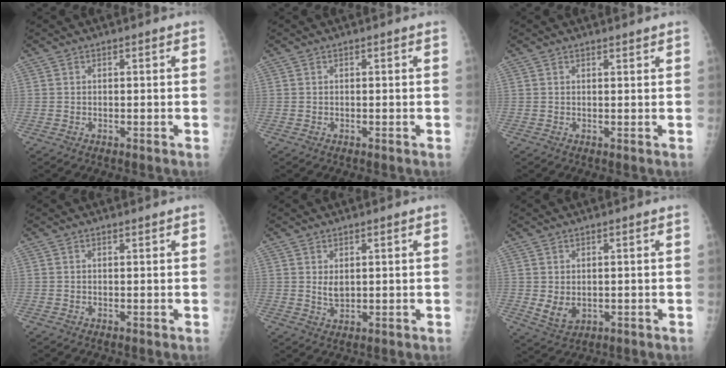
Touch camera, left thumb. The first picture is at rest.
{"total": 0.0}
{"total": 0.9, "force": [0.9, 0.1, 0.4], "torque": [-0.004, -0.007, 0.014]}
{"total": 0.5, "force": [0.5, 0.0, 0.2], "torque": [-0.006, -0.004, 0.008]}
{"total": 3.1, "force": [1.3, 1.5, 2.4], "torque": [-0.036, -0.015, 0.027]}
{"total": 4.3, "force": [0.4, 2.9, 3.2], "torque": [-0.046, -0.012, 0.019]}